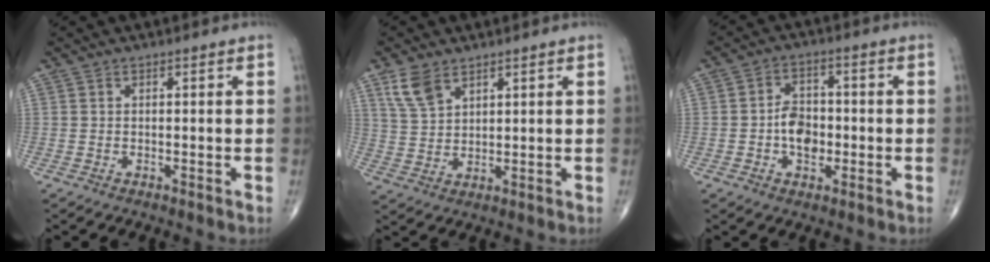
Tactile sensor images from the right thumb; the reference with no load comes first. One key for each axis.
{"total": 5.9, "fx": 3.8, "fy": 3.1, "fz": 3.3, "tx": -0.061, "ty": -0.014, "tz": 0.085}
{"total": 6.5, "fx": -1.2, "fy": 4.5, "fz": 4.6, "tx": -0.054, "ty": 0.014, "tz": -0.025}